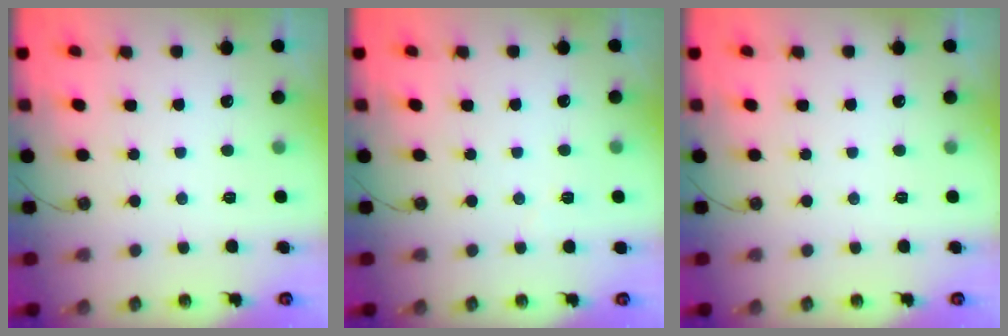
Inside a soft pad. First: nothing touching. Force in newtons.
{"total": 2.2, "press": 2.2, "slide": 0.7}
{"total": 0.0}